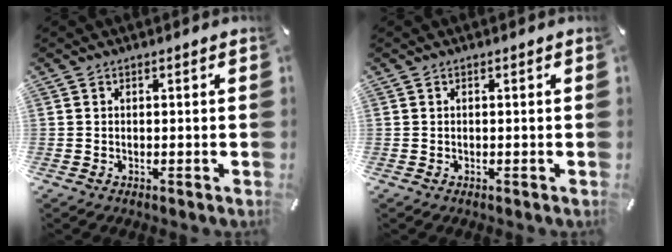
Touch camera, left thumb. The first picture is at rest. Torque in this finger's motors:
{"motor_torque": [0.00, 0.00, 0.00, 0.00, 0.00]}